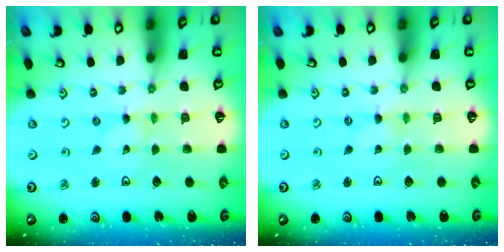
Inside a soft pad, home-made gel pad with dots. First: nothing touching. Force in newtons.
{"total": 0.0}